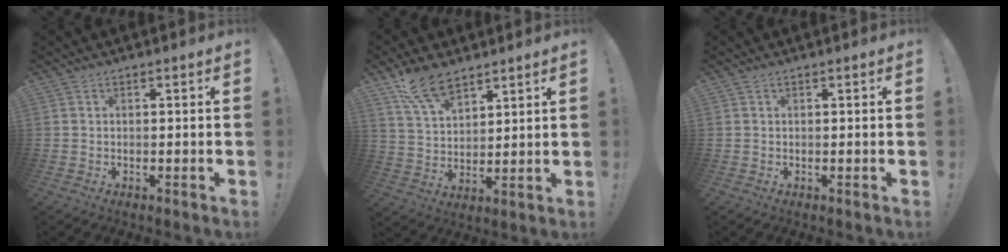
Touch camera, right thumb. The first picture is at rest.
{"total": 11.2, "force": [8.3, 5.3, 5.4], "torque": [-0.113, -0.040, 0.161]}
{"total": 0.0}